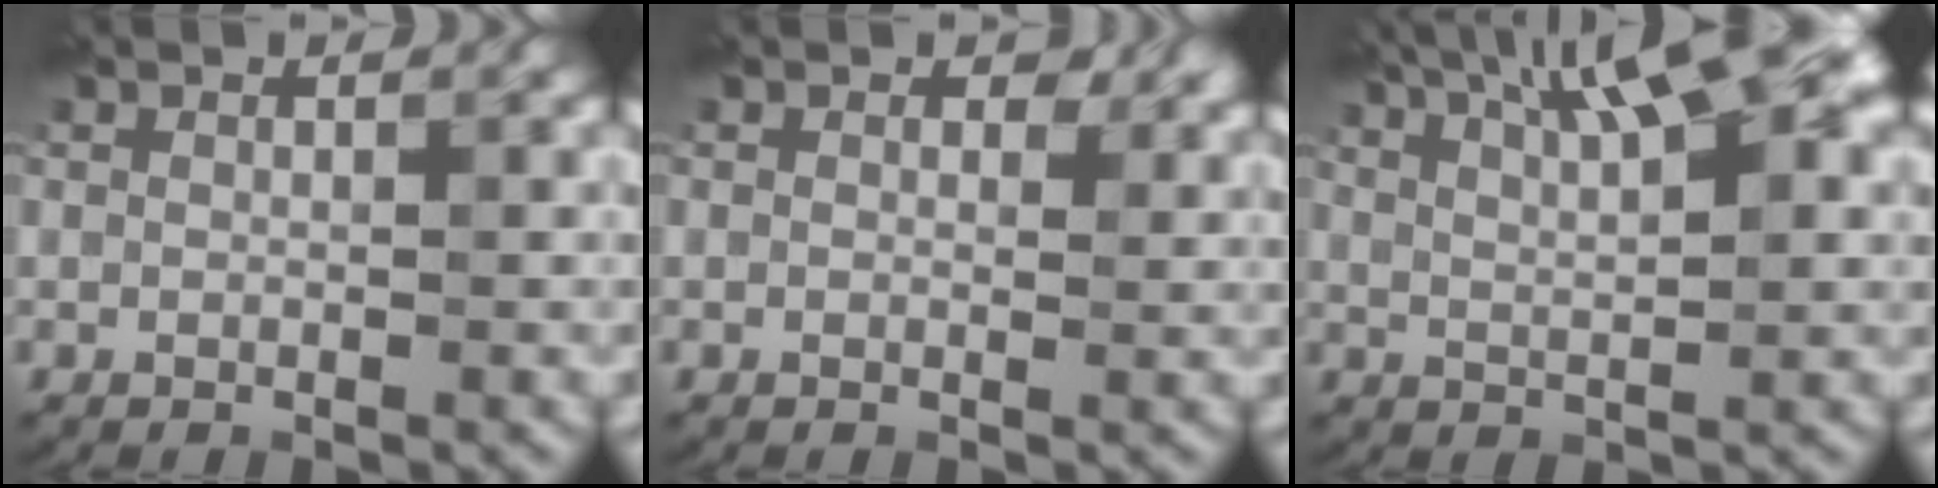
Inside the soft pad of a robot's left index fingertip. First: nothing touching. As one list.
[{"total": 1.6, "force": [0.8, 1.0, 1.0], "torque": [-0.008, -0.004, 0.009]}, {"total": 11.7, "force": [6.3, 3.5, 9.1], "torque": [-0.124, 0.041, 0.081]}]